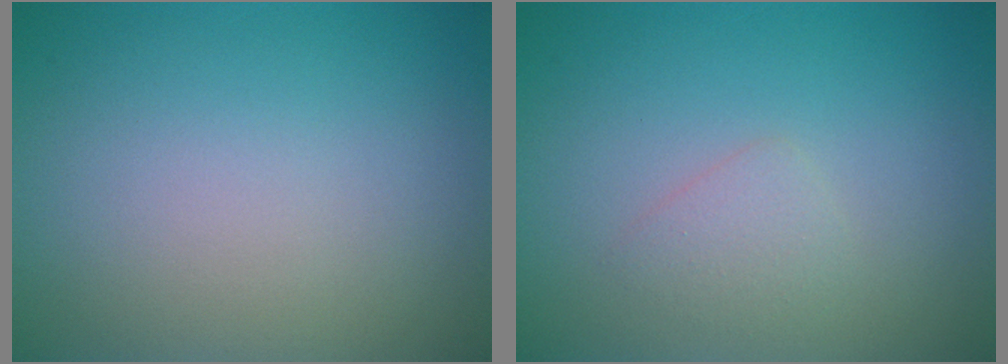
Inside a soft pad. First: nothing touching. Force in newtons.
{"total": 1.3, "press": 1.3, "slide": 0.1}